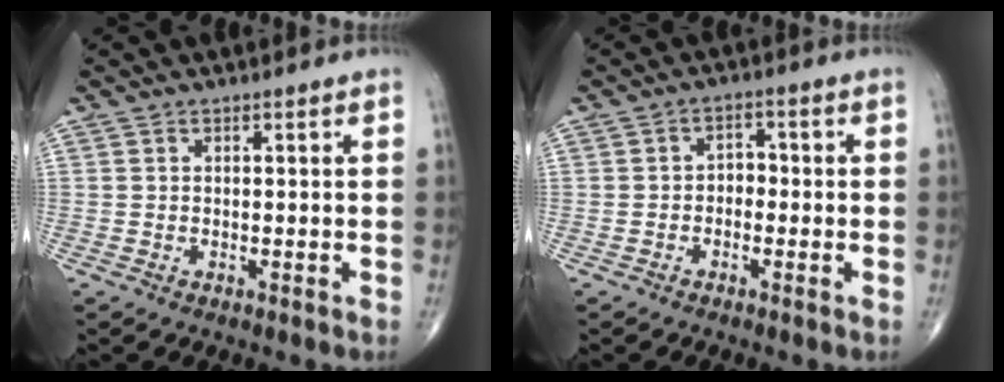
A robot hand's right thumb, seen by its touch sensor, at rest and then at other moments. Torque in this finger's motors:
{"motor_torque": [-0.37, 0.23, 0.04, 0.16, -0.04]}